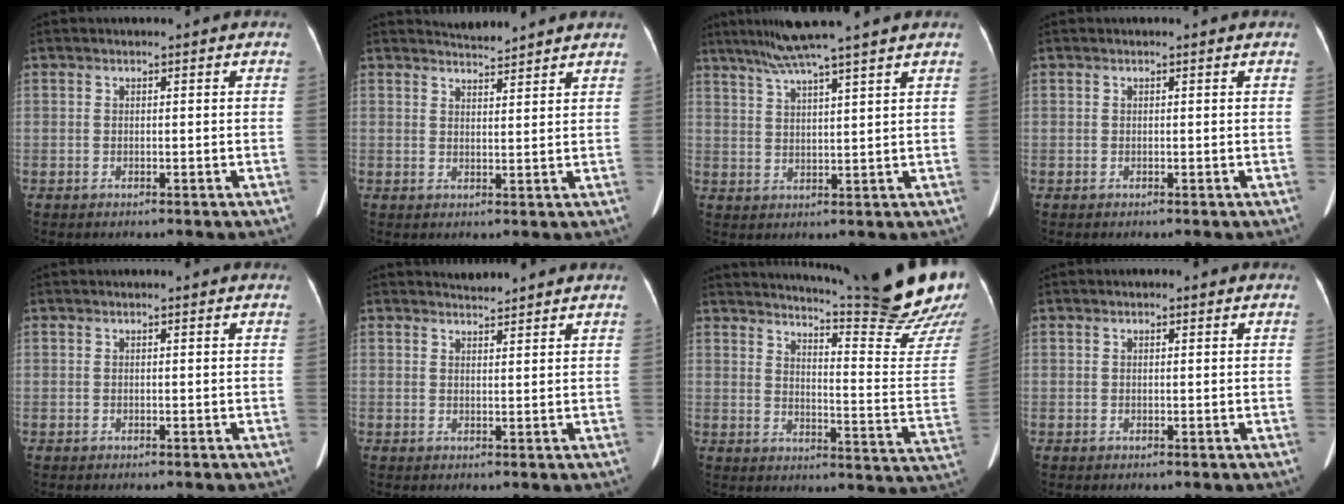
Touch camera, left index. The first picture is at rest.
{"total": 3.7, "force": [3.7, 0.1, 0.1], "torque": [-0.012, 0.013, 0.056]}
{"total": 8.9, "force": [7.2, -1.6, 5.0], "torque": [-0.087, 0.022, 0.117]}
{"total": 0.0}
{"total": 0.6, "force": [0.6, 0.0, 0.1], "torque": [-0.006, 0.003, 0.005]}
{"total": 2.4, "force": [2.4, 0.2, -0.2], "torque": [-0.006, 0.014, 0.038]}
{"total": 22.8, "force": [21.0, -0.9, 8.7], "torque": [-0.131, -0.135, 0.248]}
{"total": 0.8, "force": [0.4, 0.5, 0.5], "torque": [-0.012, 0.004, 0.005]}